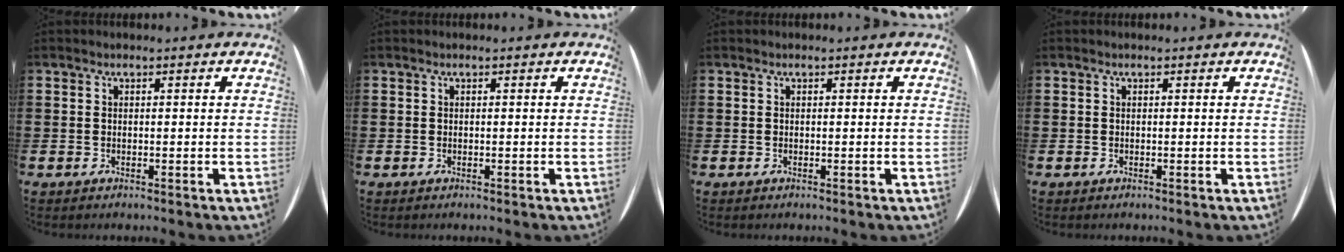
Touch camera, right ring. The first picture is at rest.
{"total": 0.0}
{"total": 0.0}
{"total": 0.0}